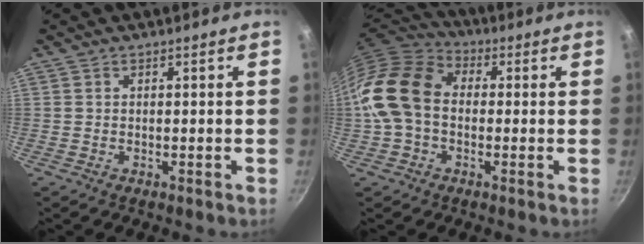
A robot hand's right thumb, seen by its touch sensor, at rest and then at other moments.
{"total": 14.5, "force": [-0.4, 10.7, 9.8], "torque": [-0.162, 0.034, -0.027]}